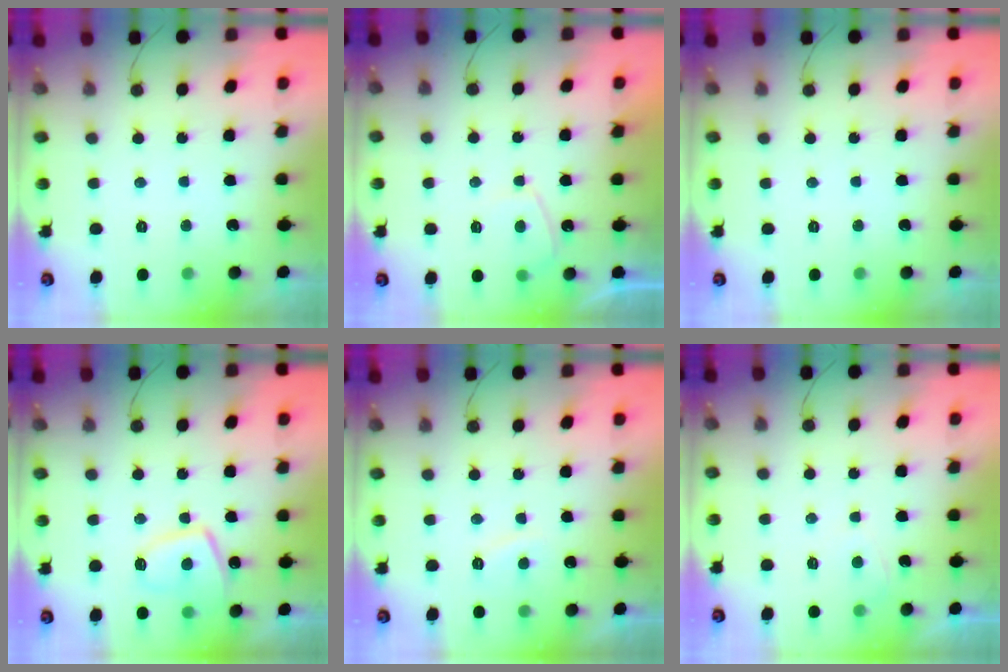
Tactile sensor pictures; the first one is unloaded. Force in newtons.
{"total": 2.5, "press": 2.4, "slide": 0.7}
{"total": 0.0}
{"total": 10.6, "press": 10.5, "slide": 1.2}
{"total": 2.9, "press": 2.8, "slide": 0.8}
{"total": 2.8, "press": 2.7, "slide": 0.3}